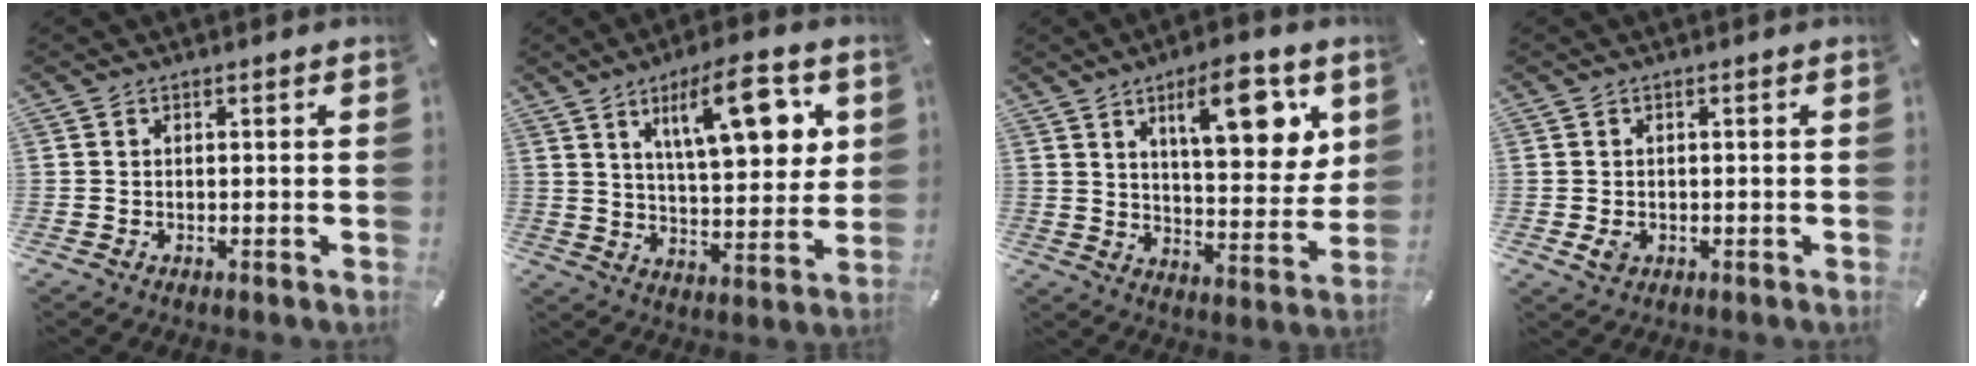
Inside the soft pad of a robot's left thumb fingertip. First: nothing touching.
{"total": 16.4, "force": [7.8, 6.1, 13.0], "torque": [-0.189, -0.028, 0.121]}
{"total": 15.3, "force": [8.0, 5.9, 11.7], "torque": [-0.151, -0.040, 0.125]}
{"total": 2.3, "force": [-0.5, 1.9, 1.2], "torque": [-0.013, -0.001, -0.009]}